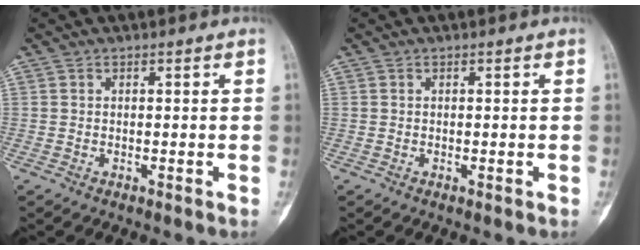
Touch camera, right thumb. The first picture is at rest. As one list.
[{"total": 0.0}]